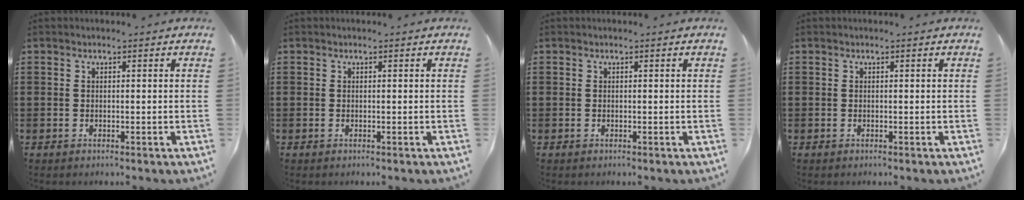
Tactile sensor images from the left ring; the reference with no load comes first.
{"total": 0.0}
{"total": 0.0}
{"total": 0.0}